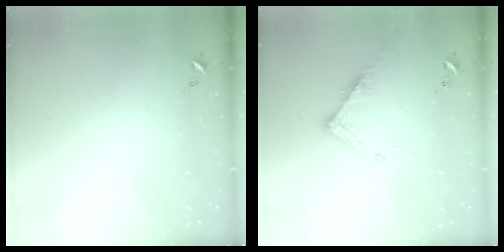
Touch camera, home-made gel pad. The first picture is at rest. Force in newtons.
{"total": 10.5, "press": 10.5, "slide": 0.8}